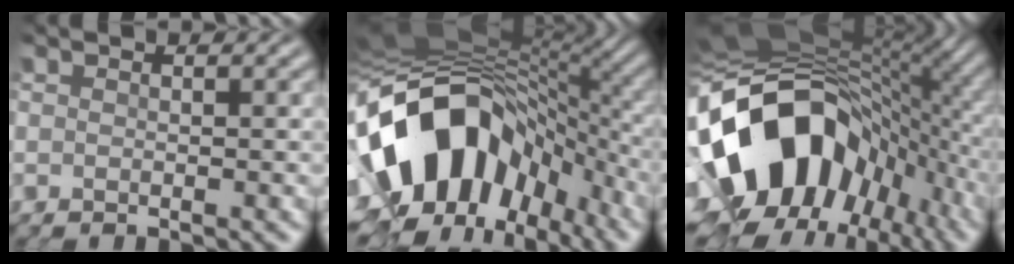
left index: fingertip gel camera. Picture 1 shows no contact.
{"total": 16.7, "force": [-3.6, 11.7, 11.3], "torque": [-0.209, -0.009, -0.054]}
{"total": 17.1, "force": [-2.8, 12.5, 11.4], "torque": [-0.209, 0.001, -0.045]}